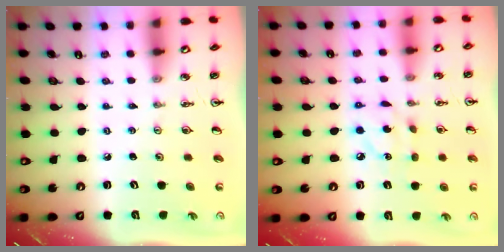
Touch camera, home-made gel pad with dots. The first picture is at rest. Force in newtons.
{"total": 6.6, "press": 6.6, "slide": 0.0}